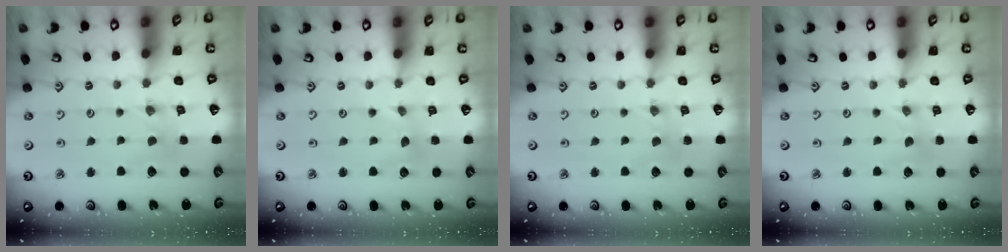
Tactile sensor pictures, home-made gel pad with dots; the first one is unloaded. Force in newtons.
{"total": 1.7, "press": 1.6, "slide": 0.2}
{"total": 0.7, "press": 0.7, "slide": 0.1}
{"total": 0.0}